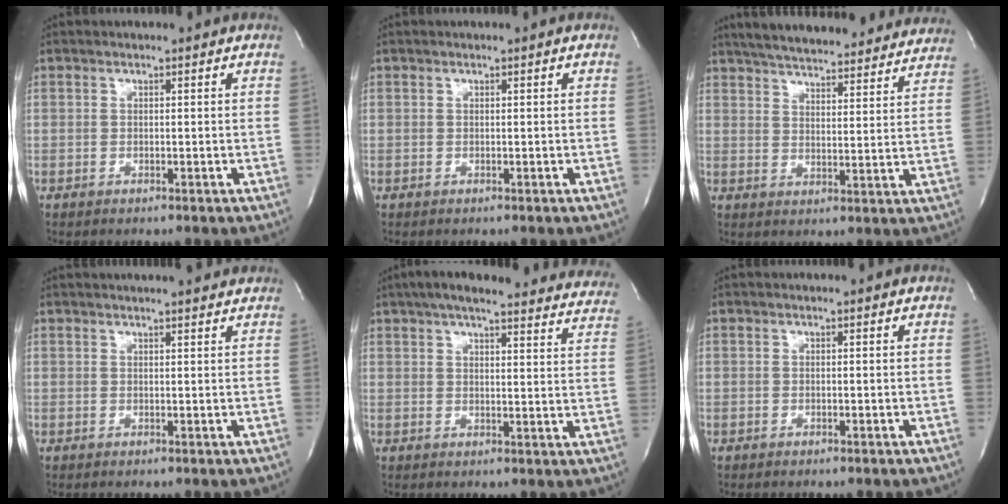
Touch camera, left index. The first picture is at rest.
{"total": 0.0}
{"total": 27.6, "force": [25.1, 5.1, 10.1], "torque": [-0.166, -0.018, 0.315]}
{"total": 5.8, "force": [5.3, 0.5, 2.3], "torque": [-0.035, 0.014, 0.059]}
{"total": 28.6, "force": [25.6, 4.9, 11.9], "torque": [-0.176, -0.030, 0.295]}
{"total": 0.0}